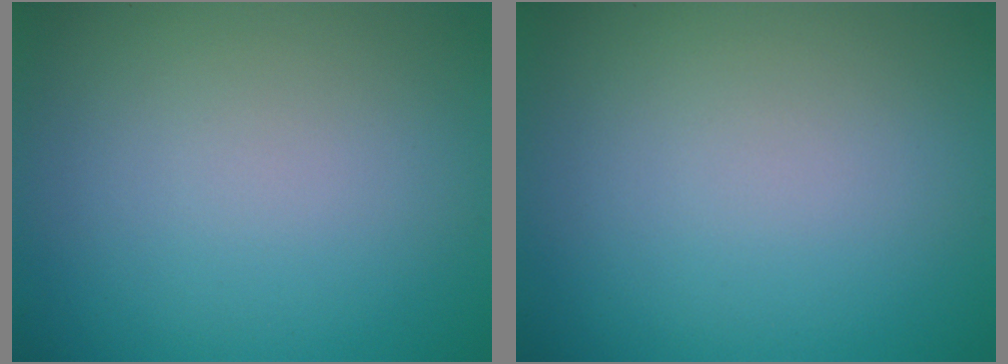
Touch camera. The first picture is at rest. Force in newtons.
{"total": 0.0}